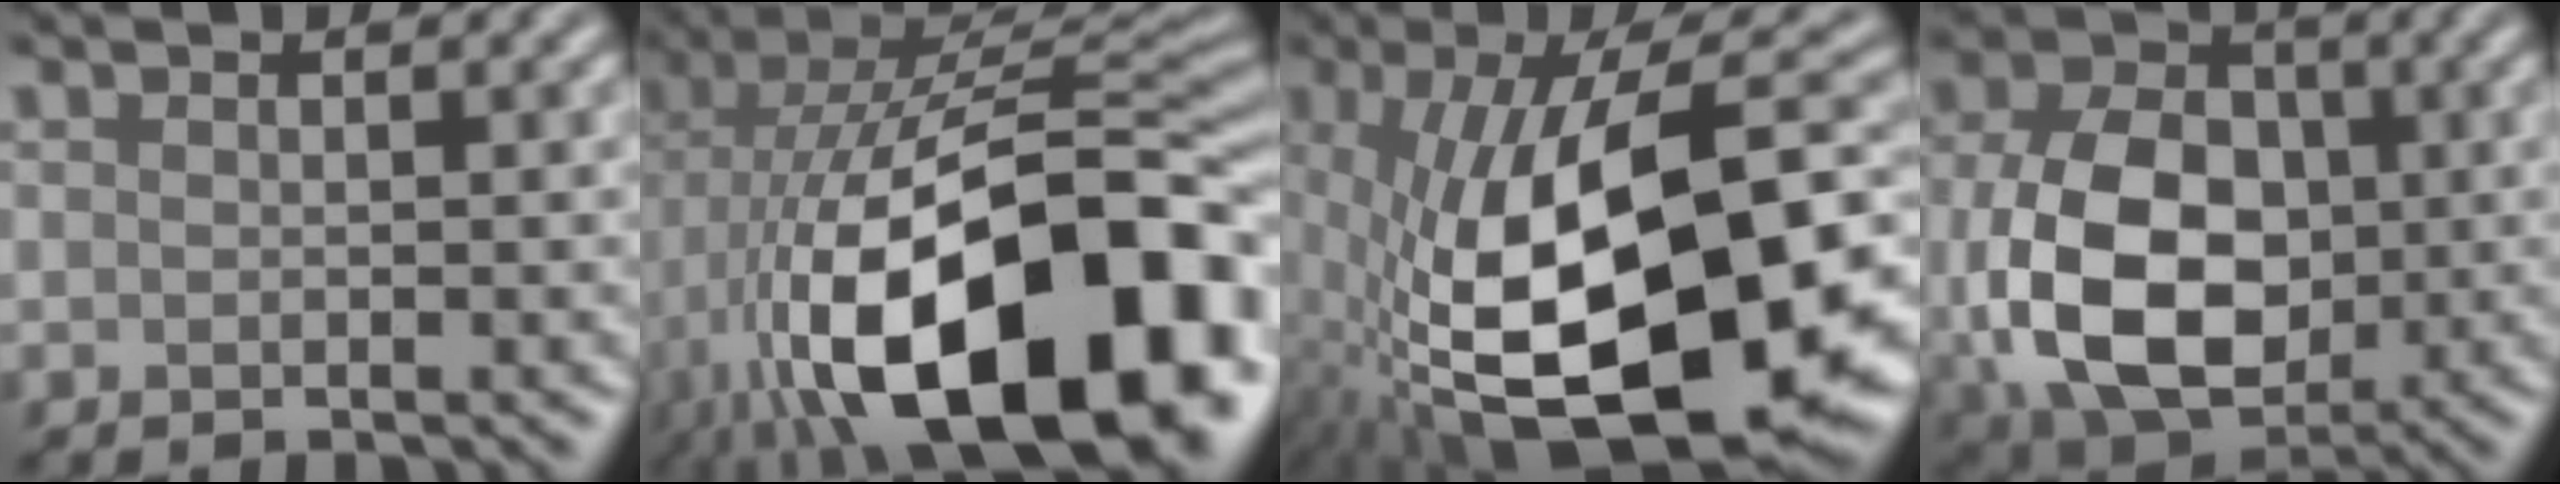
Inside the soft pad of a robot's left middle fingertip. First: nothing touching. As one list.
[{"total": 19.5, "force": [-6.1, 9.7, 15.8], "torque": [-0.260, 0.002, -0.087]}, {"total": 19.4, "force": [-3.9, 8.6, 17.0], "torque": [-0.281, -0.009, -0.052]}, {"total": 11.9, "force": [-0.7, 8.6, 8.2], "torque": [-0.172, -0.014, -0.006]}]